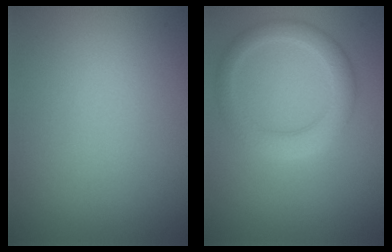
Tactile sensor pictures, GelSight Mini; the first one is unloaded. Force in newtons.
{"total": 3.4, "press": 3.4, "slide": 0.1}